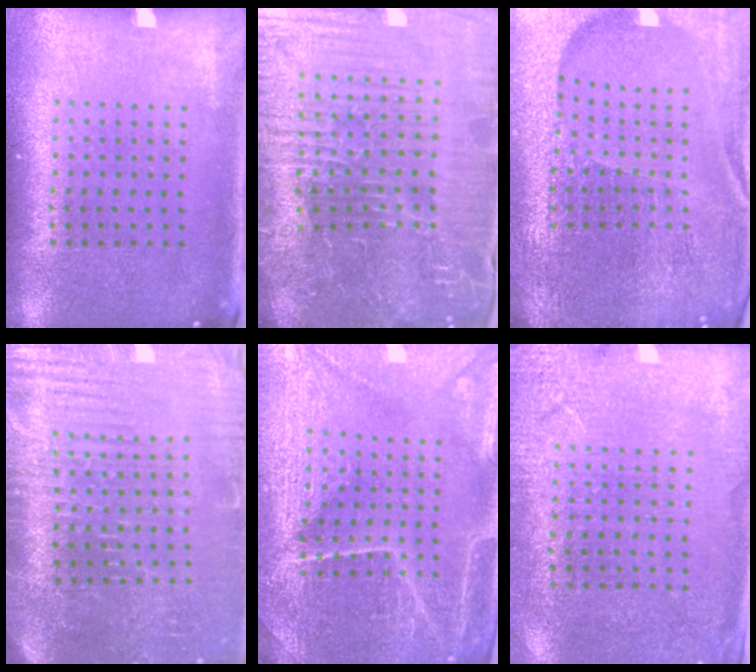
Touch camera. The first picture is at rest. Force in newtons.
{"total": 7.4, "press": 6.6, "slide": 3.3}
{"total": 5.1, "press": 4.8, "slide": 1.8}
{"total": 4.3, "press": 4.1, "slide": 1.4}
{"total": 4.4, "press": 4.3, "slide": 1.1}
{"total": 2.6, "press": 2.5, "slide": 0.7}